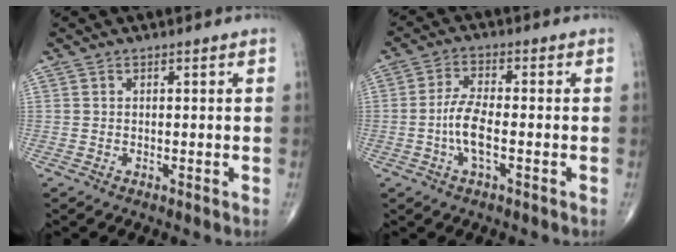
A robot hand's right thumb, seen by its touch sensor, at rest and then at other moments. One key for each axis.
{"total": 6.1, "fx": -1.5, "fy": 1.9, "fz": 5.6, "tx": -0.121, "ty": 0.009, "tz": -0.034}